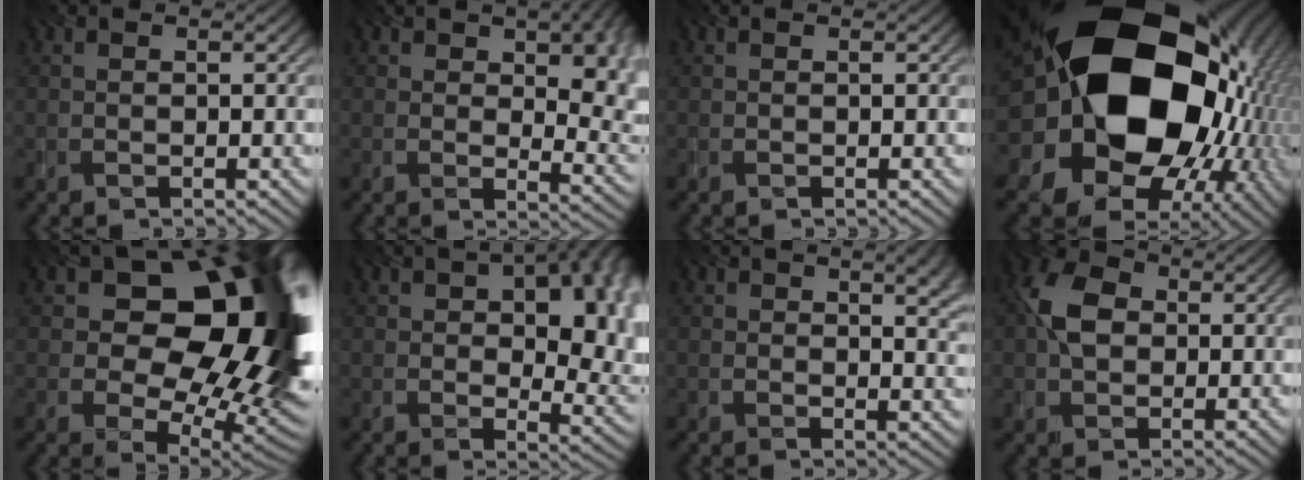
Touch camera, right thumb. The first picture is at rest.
{"total": 10.4, "force": [2.5, 6.2, 8.0], "torque": [-0.118, -0.026, 0.055]}
{"total": 0.0}
{"total": 24.3, "force": [2.2, 18.5, 15.7], "torque": [-0.310, -0.063, 0.065]}
{"total": 19.4, "force": [3.2, 12.3, 14.6], "torque": [-0.150, 0.005, 0.061]}
{"total": 16.2, "force": [3.7, 9.4, 12.7], "torque": [-0.144, -0.006, 0.076]}
{"total": 5.1, "force": [2.3, 2.8, 3.5], "torque": [-0.045, -0.015, 0.048]}
{"total": 6.2, "force": [0.8, 4.4, 4.3], "torque": [-0.095, 0.011, 0.009]}